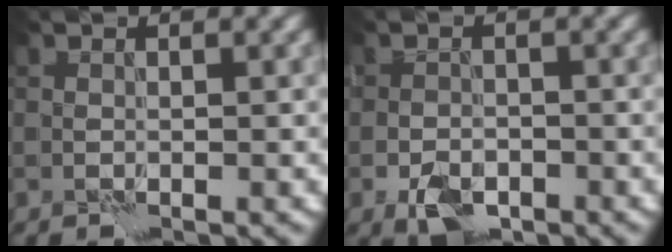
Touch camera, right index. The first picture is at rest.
{"total": 3.8, "force": [-2.0, 2.3, 2.3], "torque": [-0.042, -0.005, -0.039]}